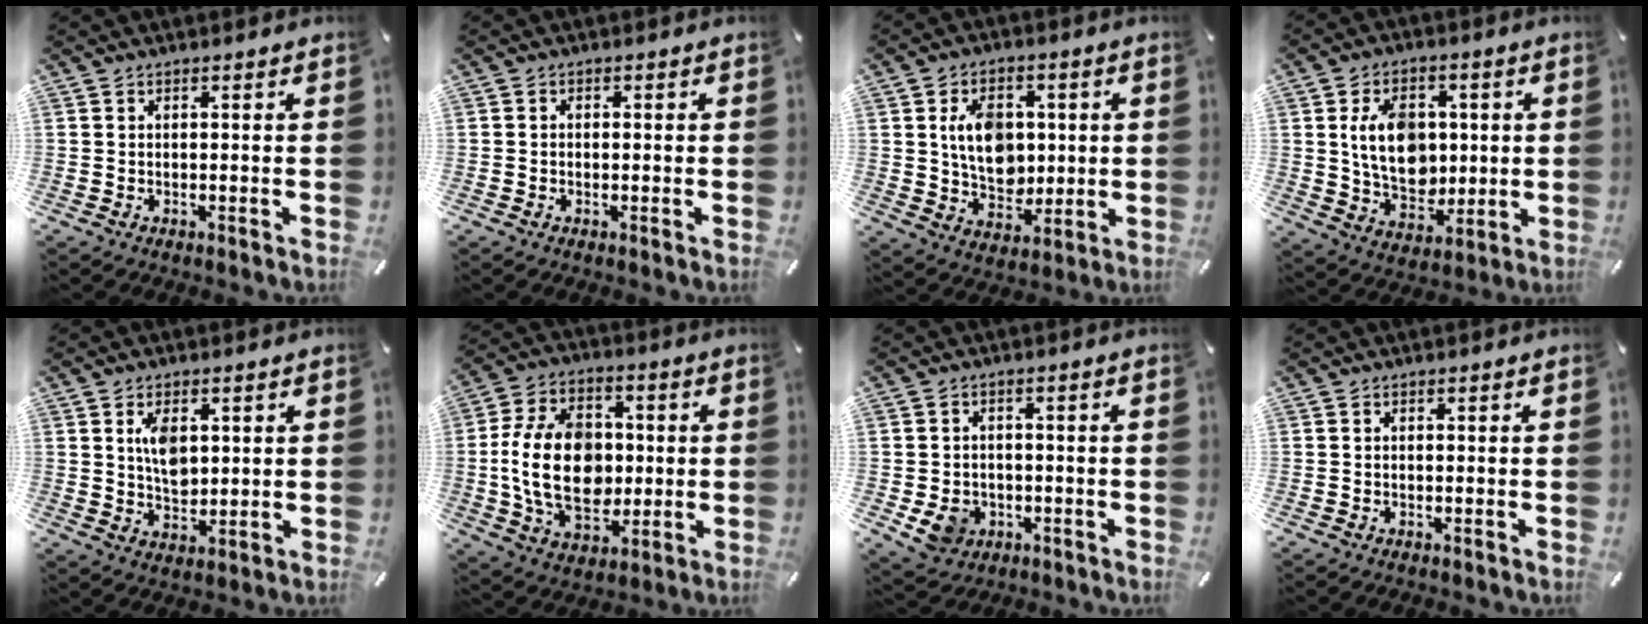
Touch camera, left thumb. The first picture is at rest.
{"total": 0.8, "force": [-0.3, 0.6, 0.4], "torque": [-0.008, 0.002, -0.007]}
{"total": 11.3, "force": [1.5, 8.7, 7.0], "torque": [-0.118, 0.007, 0.028]}
{"total": 12.9, "force": [1.6, 9.8, 8.2], "torque": [-0.158, 0.010, 0.030]}
{"total": 6.8, "force": [1.8, 4.4, 4.8], "torque": [-0.077, -0.007, 0.025]}
{"total": 18.8, "force": [-0.5, 13.3, 13.2], "torque": [-0.270, 0.005, -0.009]}
{"total": 6.6, "force": [-2.1, 5.7, 2.6], "torque": [-0.054, 0.005, -0.039]}
{"total": 0.0}